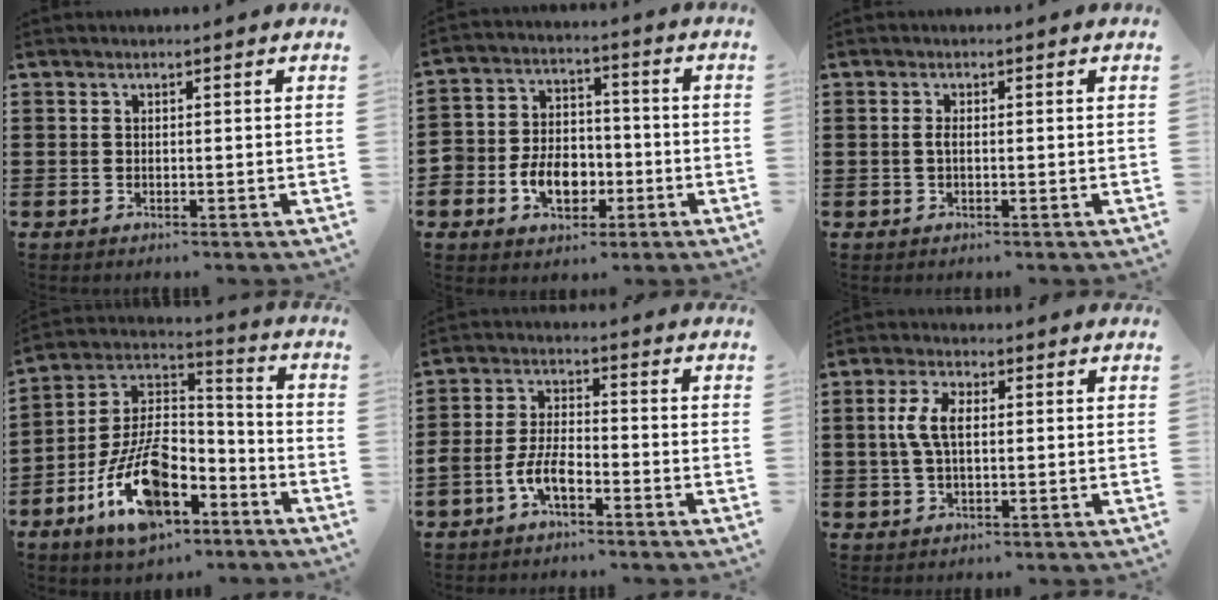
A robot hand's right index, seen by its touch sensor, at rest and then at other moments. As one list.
[{"total": 7.6, "force": [-2.8, 5.9, 3.9], "torque": [-0.079, 0.017, -0.050]}, {"total": 1.2, "force": [-0.3, 0.3, 1.1], "torque": [-0.029, -0.004, -0.007]}, {"total": 14.1, "force": [-7.3, 6.9, 9.9], "torque": [-0.204, 0.019, -0.135]}, {"total": 5.5, "force": [-3.1, 2.4, 3.8], "torque": [-0.099, 0.001, -0.066]}, {"total": 5.4, "force": [0.4, 2.5, 4.7], "torque": [-0.117, 0.003, -0.002]}]